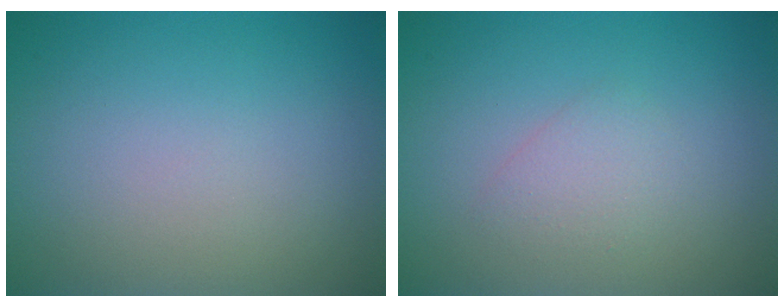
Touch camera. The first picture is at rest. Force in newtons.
{"total": 1.6, "press": 1.6, "slide": 0.0}